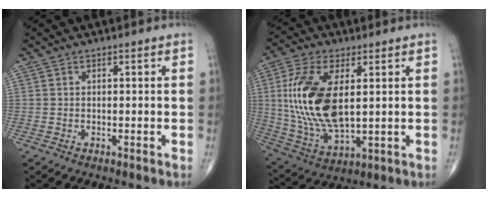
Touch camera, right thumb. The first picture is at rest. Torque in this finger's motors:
{"motor_torque": [2.26, 2.75, 1.36, 0.18, 0.70]}